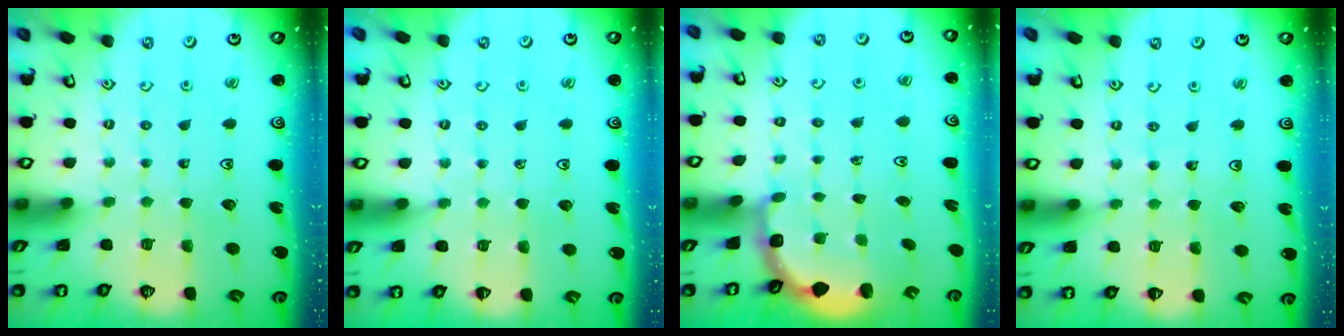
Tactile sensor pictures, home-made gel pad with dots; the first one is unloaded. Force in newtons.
{"total": 4.4, "press": 4.4, "slide": 0.5}
{"total": 2.9, "press": 2.5, "slide": 1.4}
{"total": 3.9, "press": 3.8, "slide": 0.9}